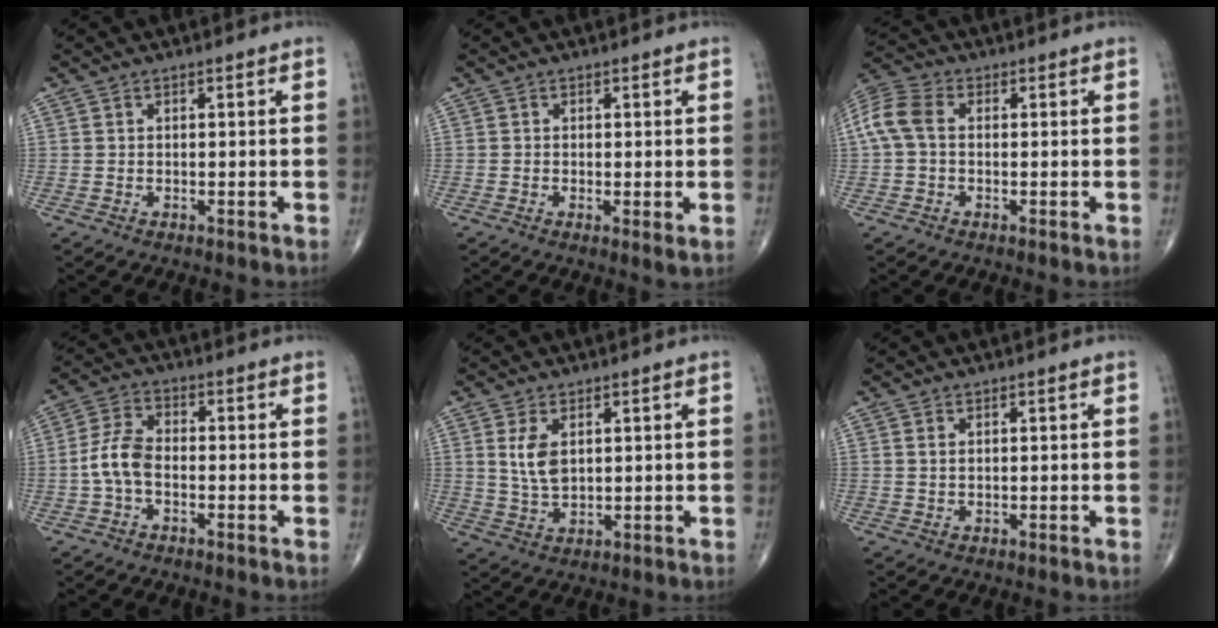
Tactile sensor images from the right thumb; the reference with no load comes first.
{"total": 1.8, "force": [-0.1, 0.3, 1.7], "torque": [-0.034, -0.010, -0.005]}
{"total": 7.6, "force": [0.5, 5.1, 5.6], "torque": [-0.128, 0.024, 0.002]}
{"total": 6.3, "force": [-1.5, 3.5, 5.0], "torque": [-0.107, 0.022, -0.037]}
{"total": 5.6, "force": [1.6, 3.0, 4.4], "torque": [-0.084, -0.010, 0.040]}
{"total": 1.0, "force": [0.5, 0.5, 0.8], "torque": [-0.021, 0.004, 0.012]}